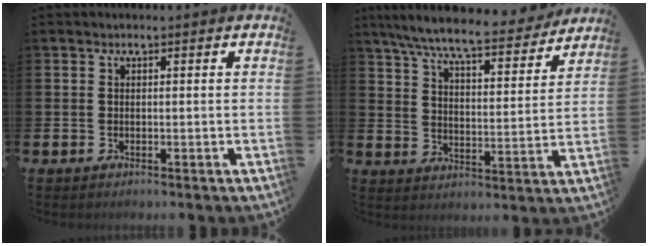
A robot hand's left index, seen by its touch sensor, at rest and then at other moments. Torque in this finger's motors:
{"motor_torque": [0.92, -1.22, 0.97, 0.21]}